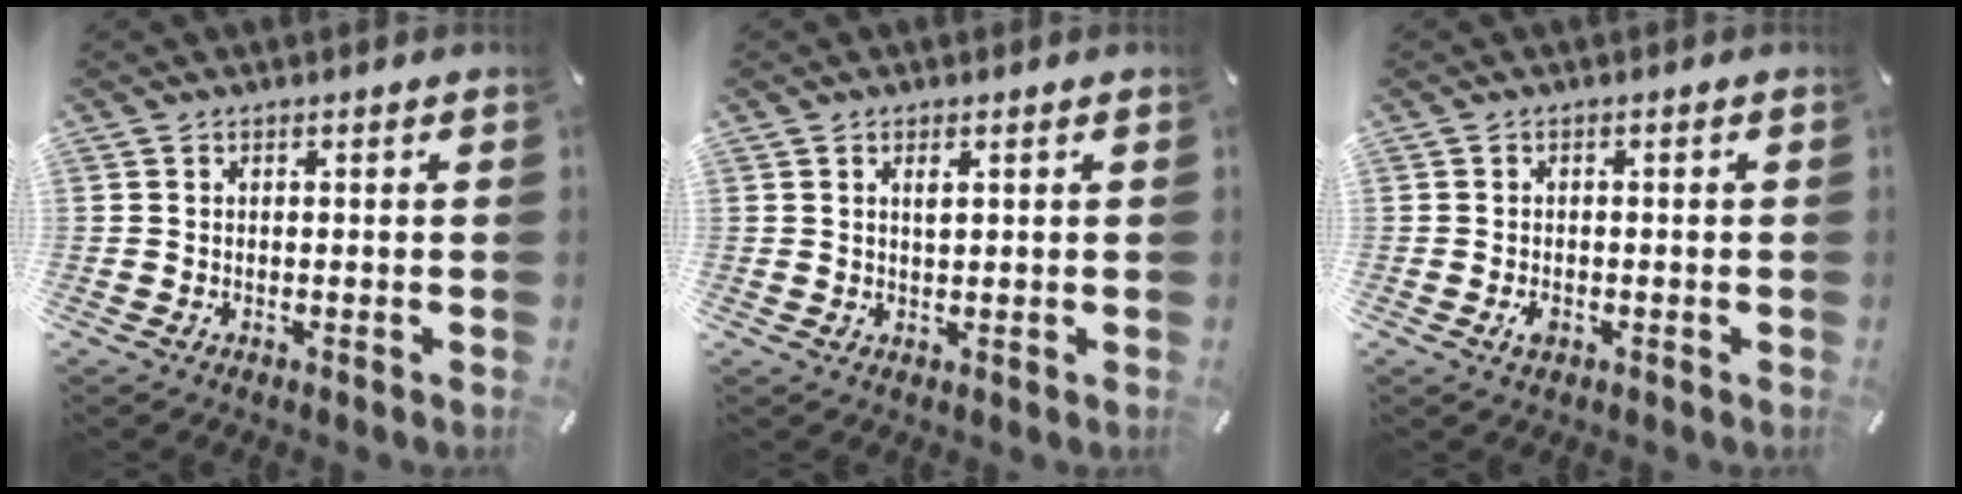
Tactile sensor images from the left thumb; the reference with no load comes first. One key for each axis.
{"total": 1.7, "fx": 0.7, "fy": 0.6, "fz": 1.4, "tx": -0.021, "ty": -0.003, "tz": 0.011}
{"total": 2.1, "fx": -0.7, "fy": 1.3, "fz": 1.5, "tx": -0.033, "ty": 0.000, "tz": -0.015}